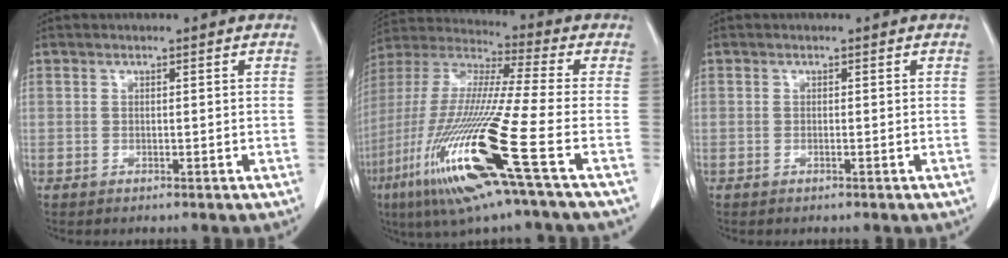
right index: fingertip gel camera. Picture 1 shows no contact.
{"total": 21.0, "force": [-8.6, -0.4, 19.1], "torque": [-0.424, -0.046, -0.176]}
{"total": 0.0}